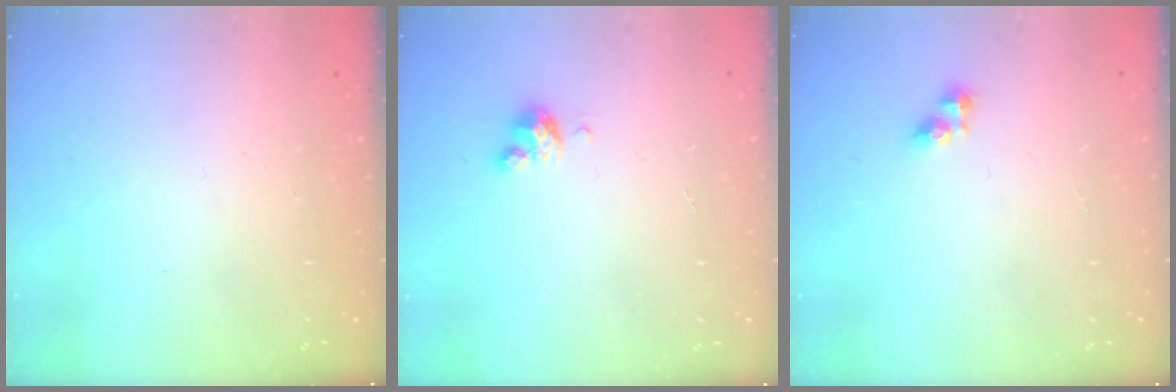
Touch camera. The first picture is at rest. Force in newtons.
{"total": 4.1, "press": 4.1, "slide": 0.3}
{"total": 5.1, "press": 5.1, "slide": 0.6}